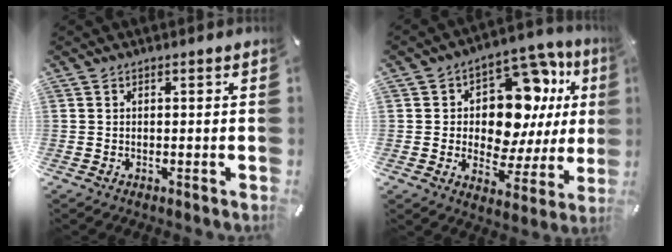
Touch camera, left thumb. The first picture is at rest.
{"total": 14.8, "force": [6.0, 8.9, 10.1], "torque": [-0.147, -0.047, 0.105]}